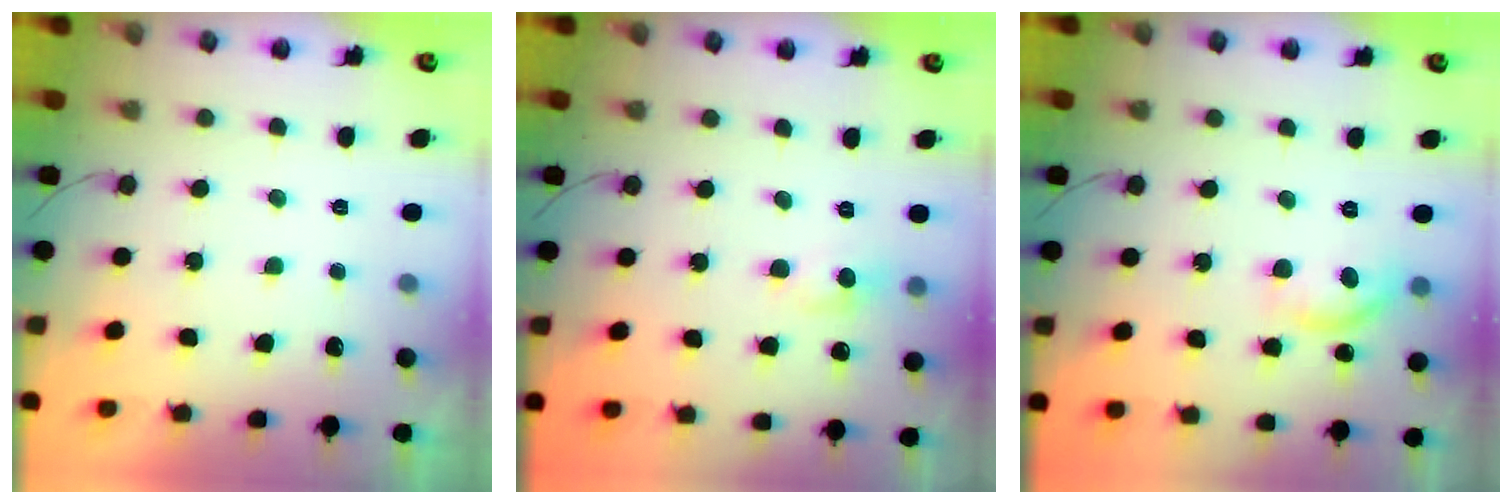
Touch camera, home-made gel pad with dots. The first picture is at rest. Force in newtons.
{"total": 4.8, "press": 4.8, "slide": 0.6}
{"total": 9.8, "press": 9.8, "slide": 0.5}